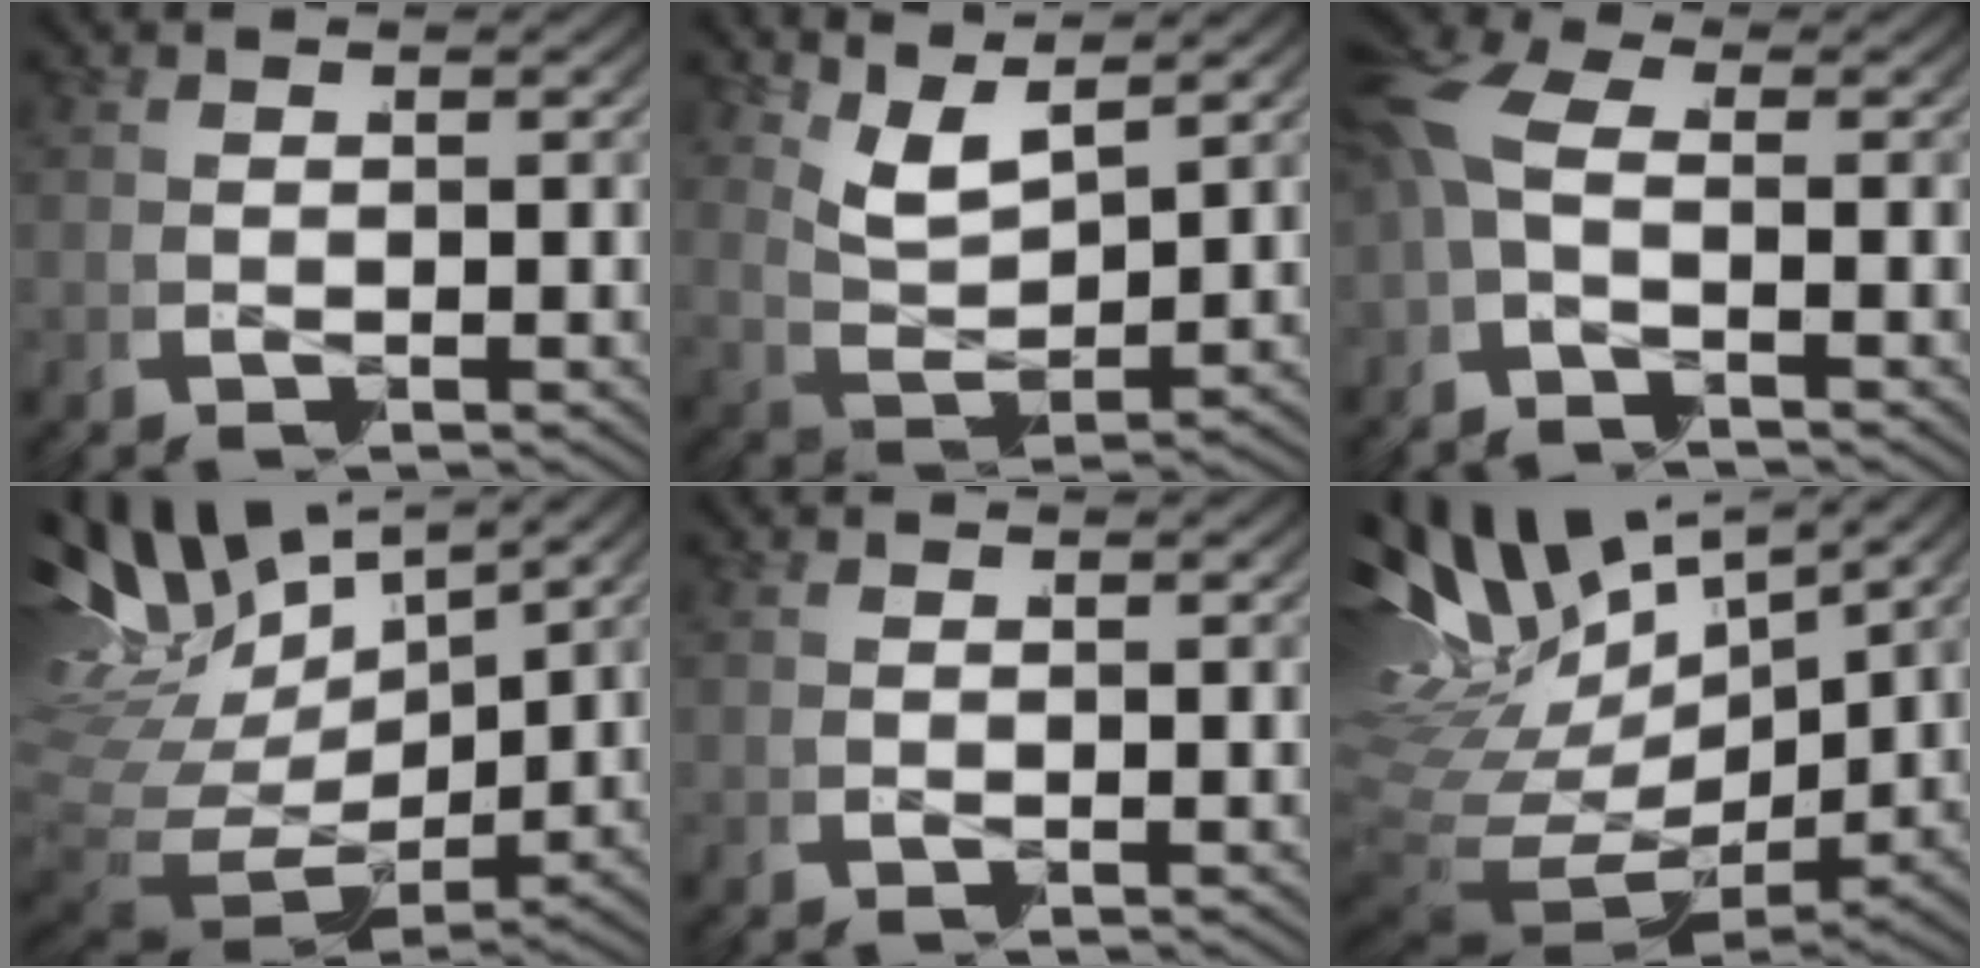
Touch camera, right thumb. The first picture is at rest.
{"total": 5.2, "force": [2.0, 3.1, 3.6], "torque": [-0.083, -0.017, 0.043]}
{"total": 3.7, "force": [-0.2, 2.4, 2.8], "torque": [-0.074, -0.003, -0.014]}
{"total": 10.0, "force": [1.3, 7.7, 6.2], "torque": [-0.162, -0.031, 0.032]}
{"total": 0.0}
{"total": 11.6, "force": [1.6, 8.8, 7.3], "torque": [-0.184, -0.033, 0.037]}